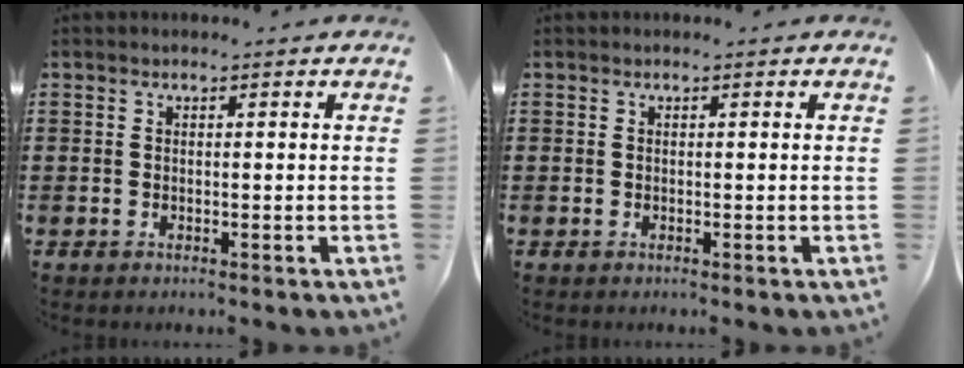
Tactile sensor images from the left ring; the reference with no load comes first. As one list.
[{"total": 0.0}]